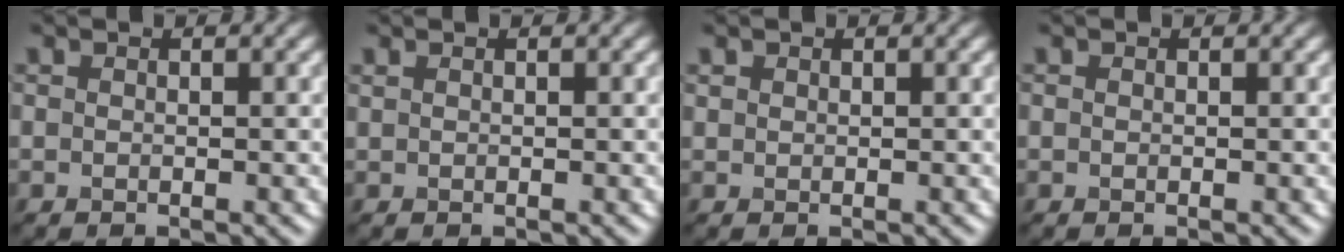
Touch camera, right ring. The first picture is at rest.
{"total": 0.0}
{"total": 0.6, "force": [0.4, 0.4, 0.1], "torque": [-0.001, 0.000, 0.011]}
{"total": 0.0}